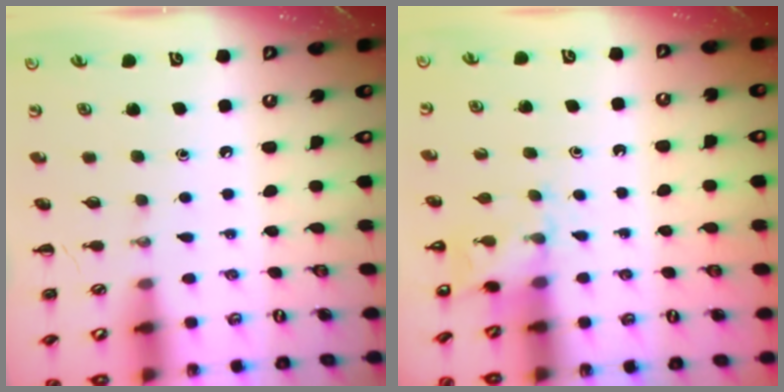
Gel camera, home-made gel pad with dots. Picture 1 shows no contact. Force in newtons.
{"total": 6.0, "press": 5.9, "slide": 1.1}